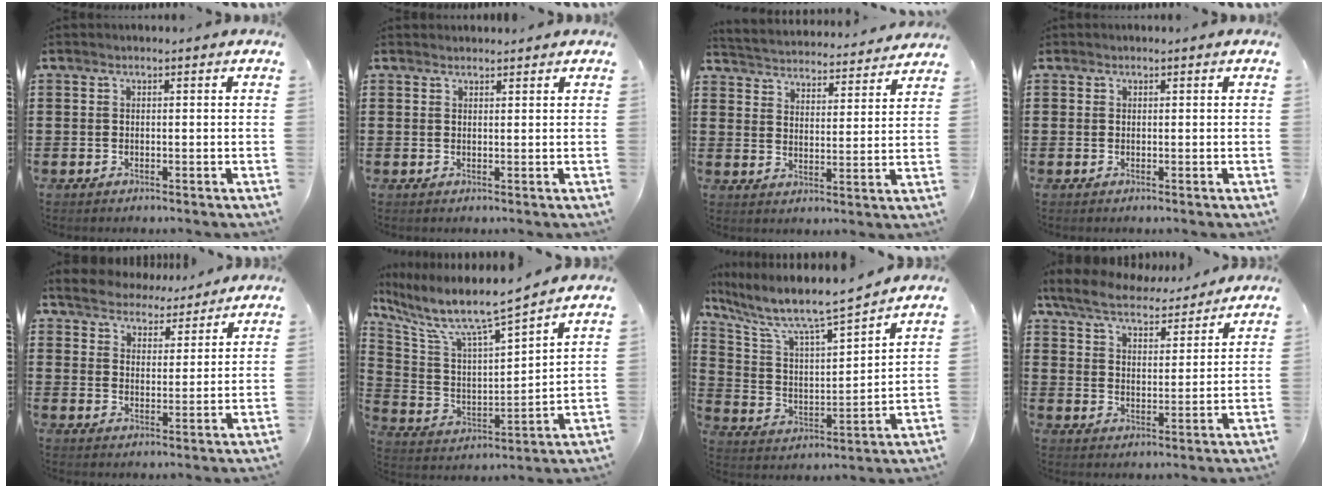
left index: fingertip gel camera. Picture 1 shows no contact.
{"total": 1.3, "force": [1.3, 0.4, -0.1], "torque": [-0.001, 0.001, 0.026]}
{"total": 3.7, "force": [3.7, -0.1, -0.5], "torque": [-0.016, -0.034, 0.058]}
{"total": 0.6, "force": [0.3, 0.5, 0.0], "torque": [-0.003, 0.004, 0.007]}
{"total": 4.9, "force": [4.8, 0.7, -0.3], "torque": [-0.020, -0.026, 0.086]}
{"total": 8.3, "force": [7.0, 0.8, 4.5], "torque": [-0.119, -0.051, 0.113]}
{"total": 7.8, "force": [6.8, 0.9, 3.6], "torque": [-0.105, -0.052, 0.108]}
{"total": 6.0, "force": [5.7, 1.1, 1.7], "torque": [-0.062, -0.031, 0.096]}